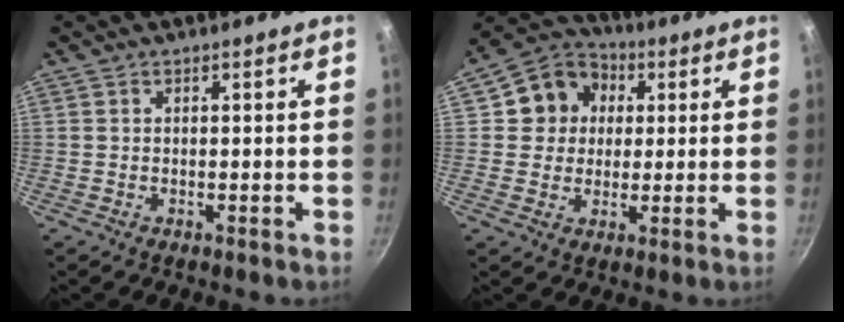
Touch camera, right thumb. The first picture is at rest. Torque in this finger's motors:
{"motor_torque": [0.19, 0.30, -0.08, -0.16, 0.16]}